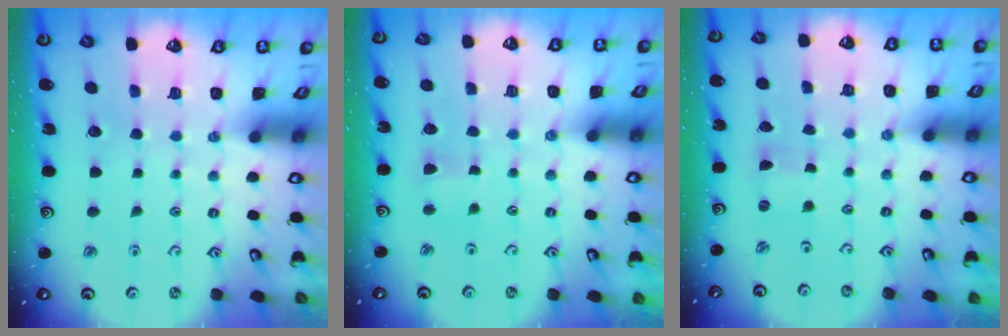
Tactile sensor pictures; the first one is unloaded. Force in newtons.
{"total": 2.2, "press": 2.2, "slide": 0.2}
{"total": 0.0}